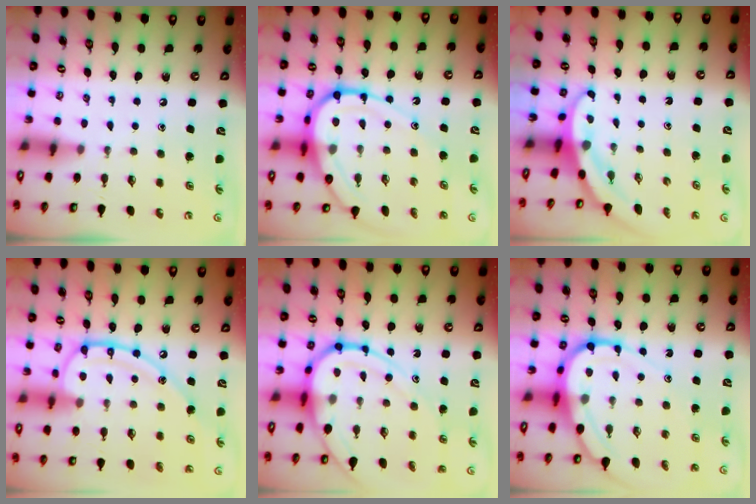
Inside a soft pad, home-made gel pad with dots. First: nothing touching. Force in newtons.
{"total": 16.9, "press": 16.8, "slide": 1.8}
{"total": 3.2, "press": 3.2, "slide": 0.2}
{"total": 16.5, "press": 16.4, "slide": 1.4}
{"total": 13.9, "press": 13.8, "slide": 1.4}
{"total": 13.1, "press": 13.1, "slide": 1.2}